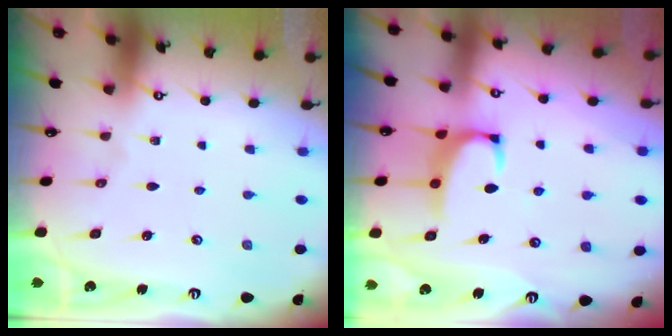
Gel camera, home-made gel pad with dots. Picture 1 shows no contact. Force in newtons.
{"total": 2.5, "press": 2.4, "slide": 0.7}